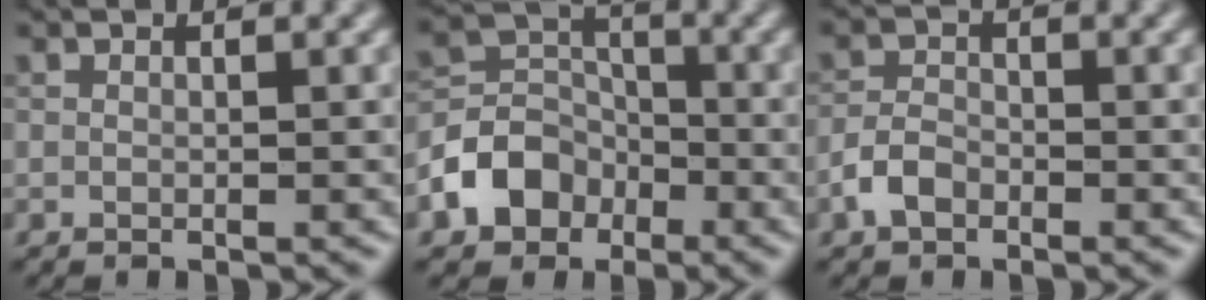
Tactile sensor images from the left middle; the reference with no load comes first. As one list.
[{"total": 5.2, "force": [-2.6, 4.0, 2.0], "torque": [-0.031, 0.002, -0.059]}, {"total": 2.4, "force": [-1.4, 1.4, 1.2], "torque": [-0.023, 0.005, -0.034]}]